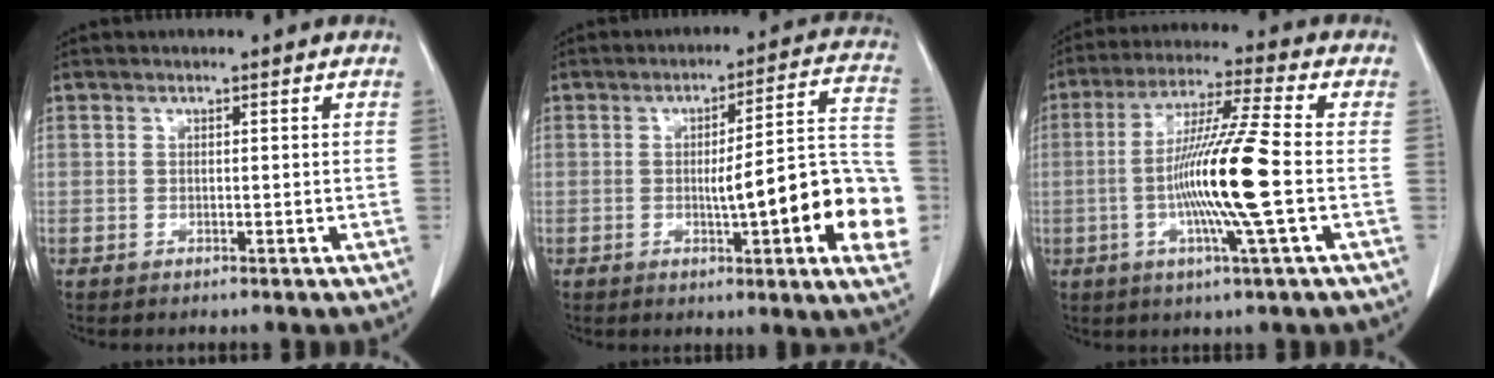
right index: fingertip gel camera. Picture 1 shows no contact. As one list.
[{"total": 17.6, "force": [-3.4, 1.9, 17.1], "torque": [-0.145, 0.025, -0.036]}, {"total": 13.3, "force": [-2.1, -1.3, 13.1], "torque": [-0.247, -0.009, -0.047]}]